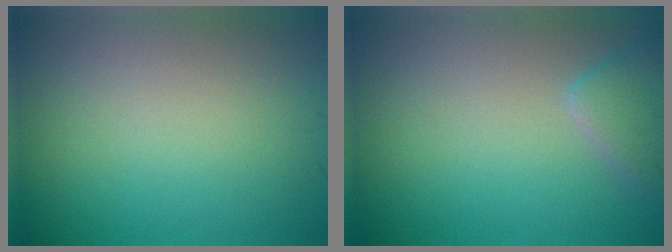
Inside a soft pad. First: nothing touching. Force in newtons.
{"total": 2.9, "press": 2.9, "slide": 0.2}